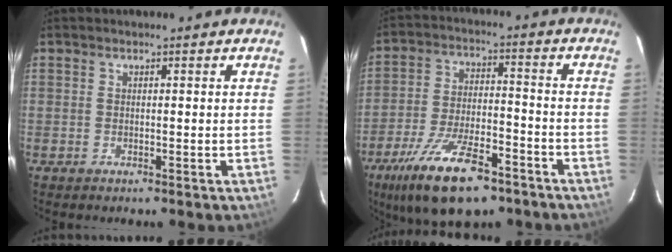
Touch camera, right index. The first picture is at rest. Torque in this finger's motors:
{"motor_torque": [1.34, -0.80, 0.79, 0.12]}